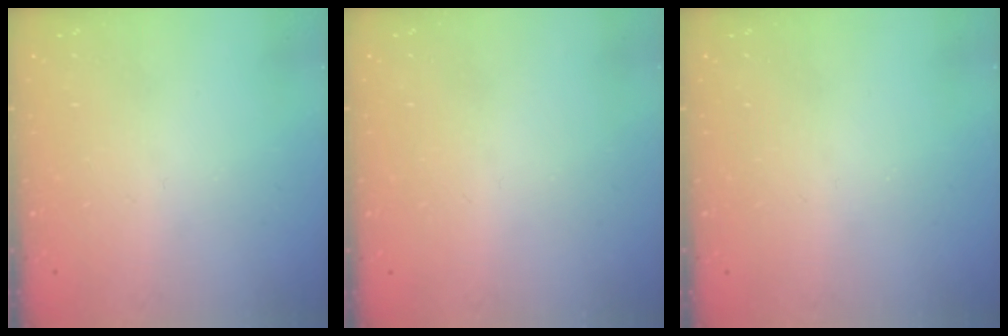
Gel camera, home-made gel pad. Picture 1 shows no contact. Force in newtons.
{"total": 0.8, "press": 0.8, "slide": 0.0}
{"total": 0.0}